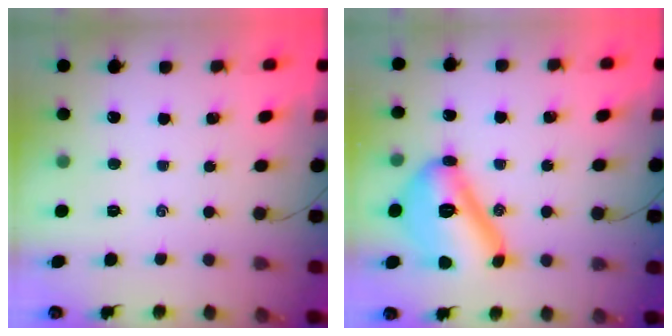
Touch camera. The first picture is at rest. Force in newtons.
{"total": 17.7, "press": 17.7, "slide": 1.1}